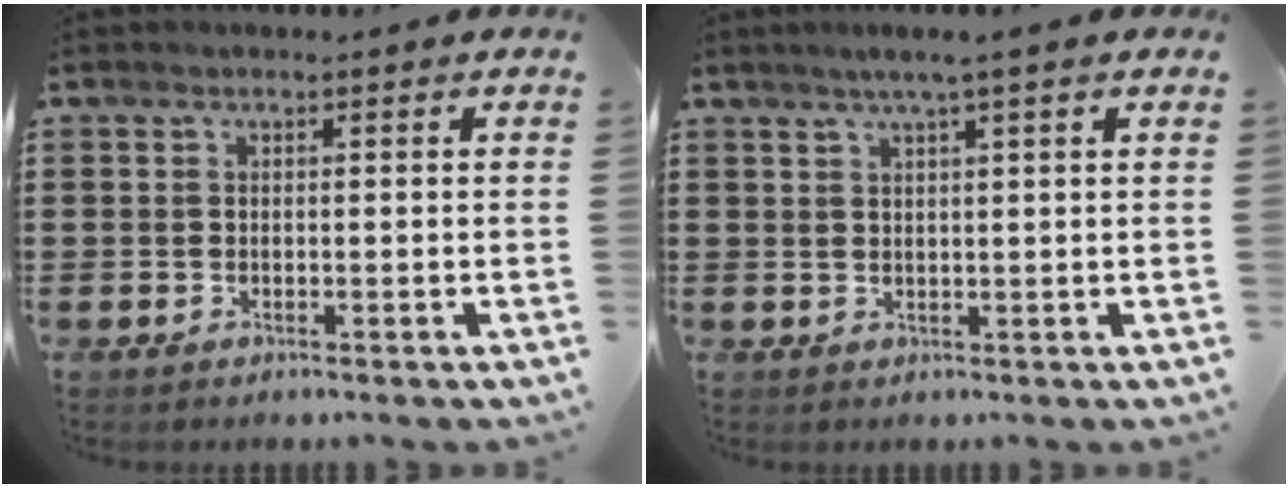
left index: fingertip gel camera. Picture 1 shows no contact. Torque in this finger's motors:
{"motor_torque": [0.21, -0.13, 0.08, 0.00]}